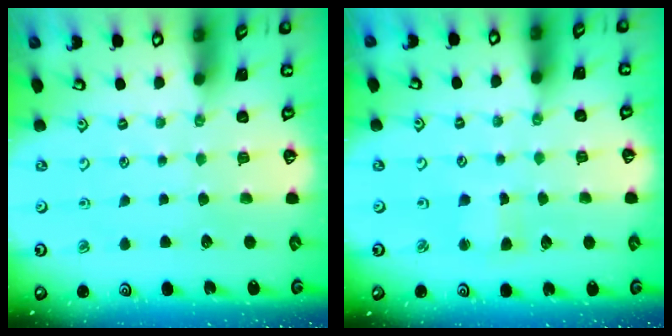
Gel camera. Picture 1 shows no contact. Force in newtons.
{"total": 3.0, "press": 2.9, "slide": 0.6}